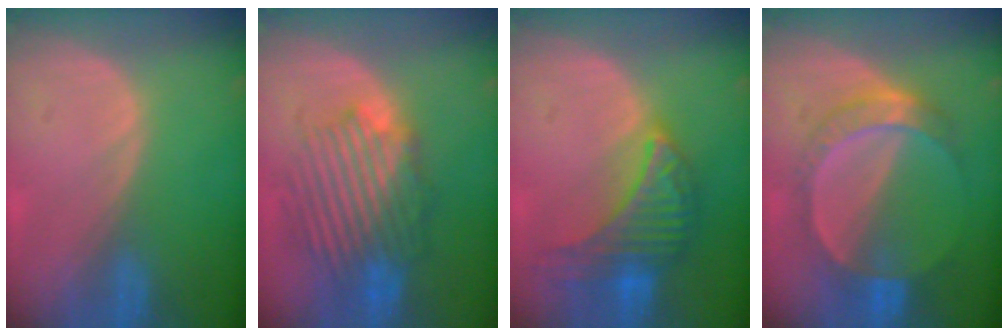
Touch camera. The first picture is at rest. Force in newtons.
{"total": 9.3, "press": 9.2, "slide": 1.7}
{"total": 8.2, "press": 8.2, "slide": 0.5}
{"total": 6.8, "press": 6.5, "slide": 1.7}